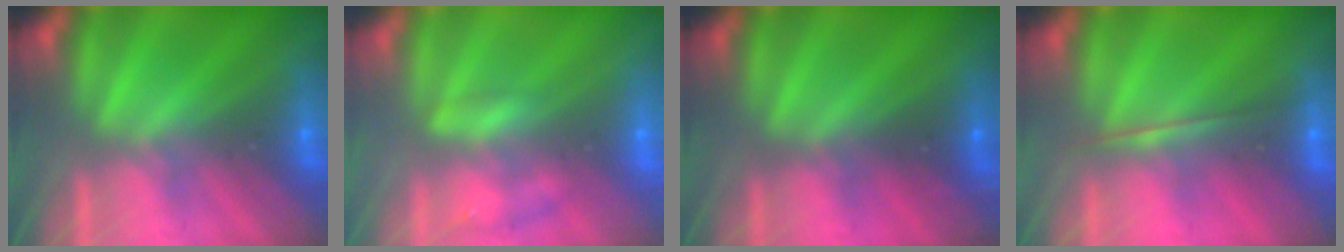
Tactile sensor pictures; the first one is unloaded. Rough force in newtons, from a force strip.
{"total": 2.3}
{"total": 2.4}
{"total": 1.7}